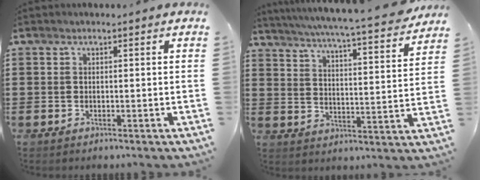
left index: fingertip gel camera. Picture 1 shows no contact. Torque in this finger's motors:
{"motor_torque": [1.25, -0.88, 1.06, 0.11]}